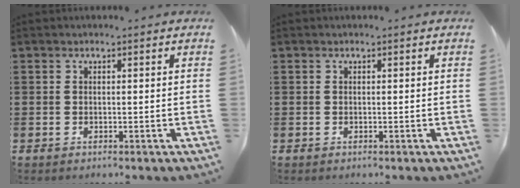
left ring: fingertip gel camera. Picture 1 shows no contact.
{"total": 0.0}